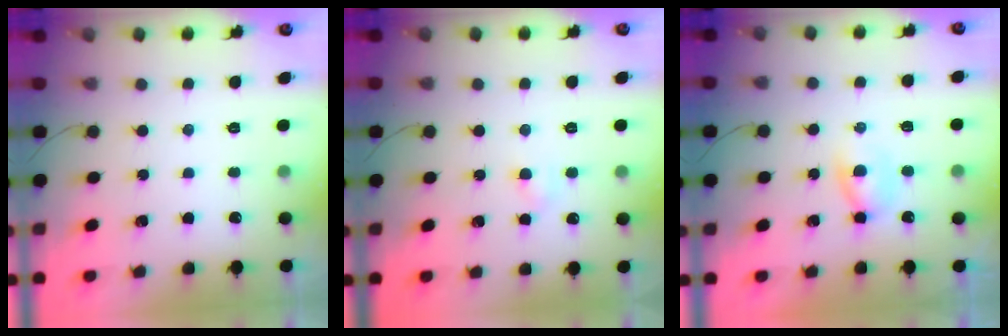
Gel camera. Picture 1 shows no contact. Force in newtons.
{"total": 3.0, "press": 2.8, "slide": 1.0}
{"total": 3.3, "press": 3.1, "slide": 1.2}